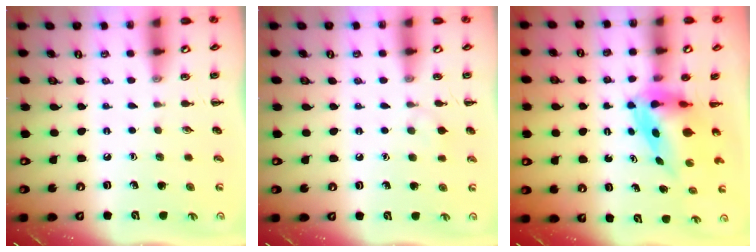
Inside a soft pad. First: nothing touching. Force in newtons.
{"total": 5.6, "press": 5.4, "slide": 1.7}
{"total": 4.7, "press": 4.5, "slide": 1.3}